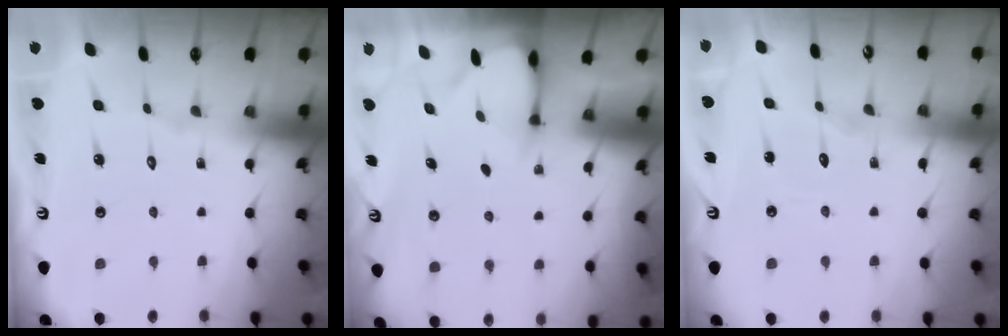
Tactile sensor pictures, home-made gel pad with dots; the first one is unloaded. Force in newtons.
{"total": 2.4, "press": 2.4, "slide": 0.1}
{"total": 6.1, "press": 6.1, "slide": 0.6}